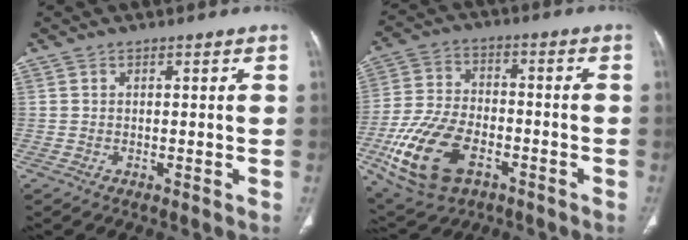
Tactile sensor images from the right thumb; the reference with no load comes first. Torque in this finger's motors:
{"motor_torque": [0.05, 0.51, 1.71, -1.07, 0.20]}